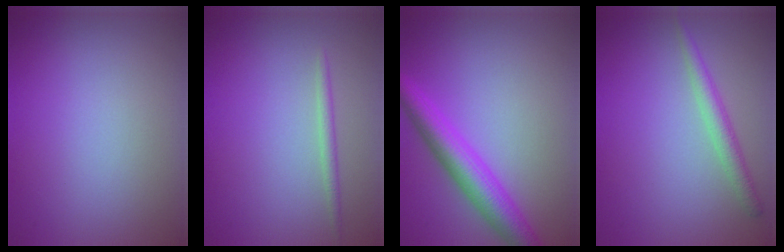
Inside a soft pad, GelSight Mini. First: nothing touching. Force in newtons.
{"total": 1.1, "press": 1.1, "slide": 0.1}
{"total": 5.0, "press": 5.0, "slide": 0.2}
{"total": 2.0, "press": 2.0, "slide": 0.0}